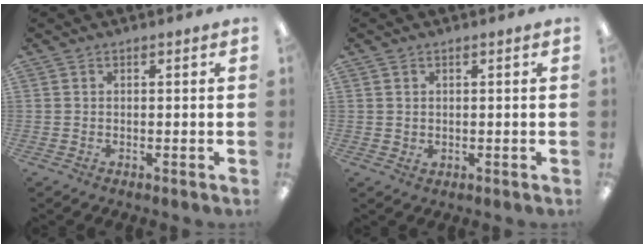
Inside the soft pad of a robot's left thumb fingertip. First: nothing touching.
{"total": 1.1, "force": [0.4, 0.9, 0.3], "torque": [0.002, 0.002, 0.005]}